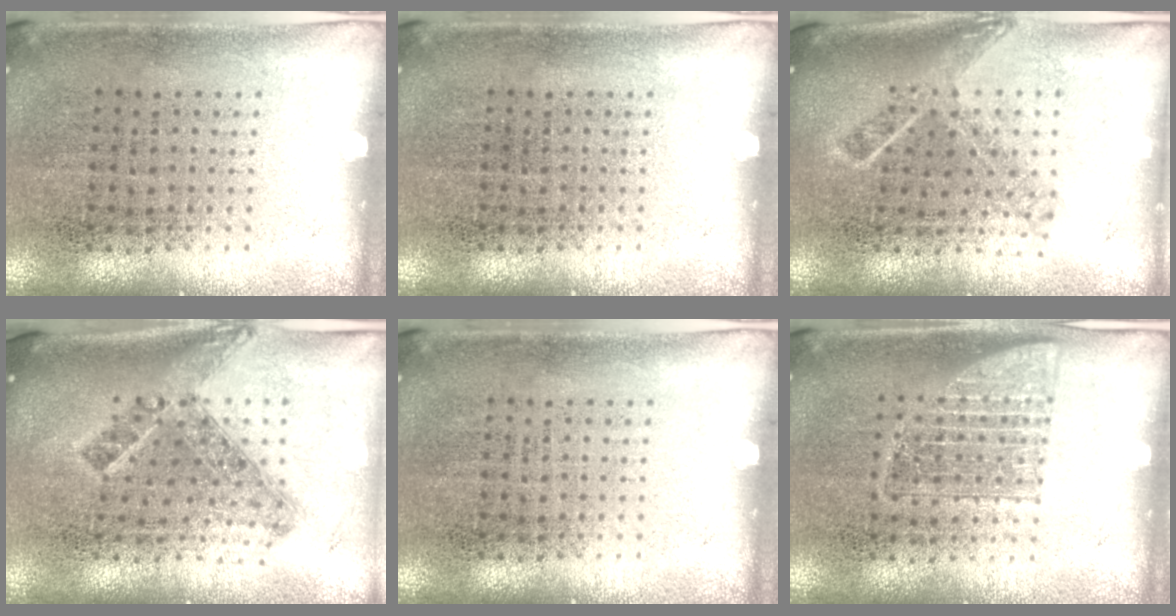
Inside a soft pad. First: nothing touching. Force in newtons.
{"total": 0.0}
{"total": 1.7, "press": 1.2, "slide": 1.2}
{"total": 1.4, "press": 1.0, "slide": 0.9}
{"total": 0.0}
{"total": 1.0, "press": 1.0, "slide": 0.2}